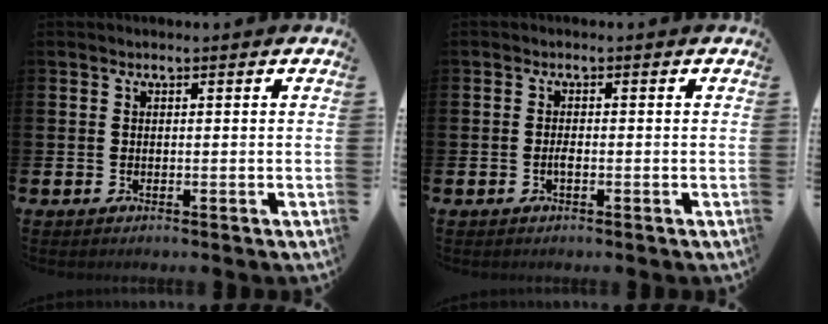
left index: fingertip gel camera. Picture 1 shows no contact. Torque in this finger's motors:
{"motor_torque": [0.31, 0.20, 0.08, 0.01]}